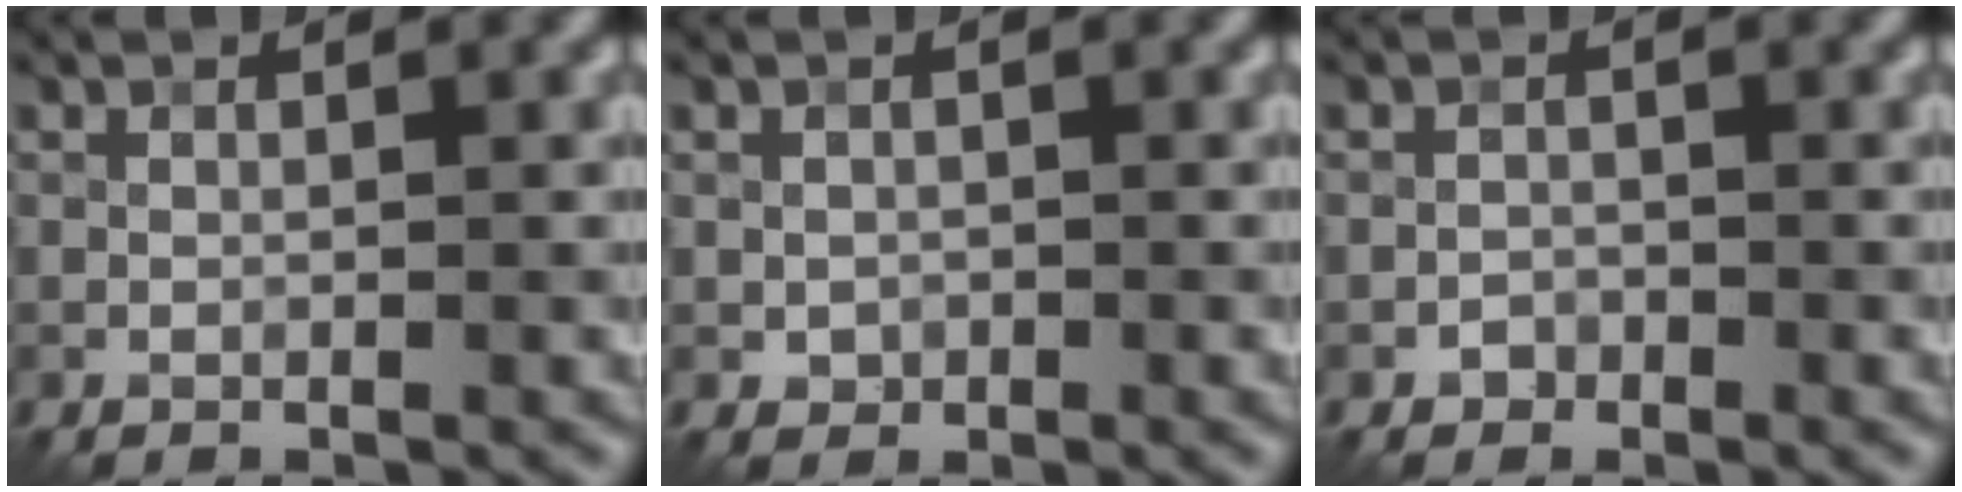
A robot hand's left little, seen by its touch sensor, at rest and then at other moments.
{"total": 1.0, "force": [-0.2, 0.9, 0.3], "torque": [-0.001, -0.004, -0.005]}
{"total": 0.9, "force": [-0.6, 0.7, 0.0], "torque": [0.006, 0.001, -0.010]}